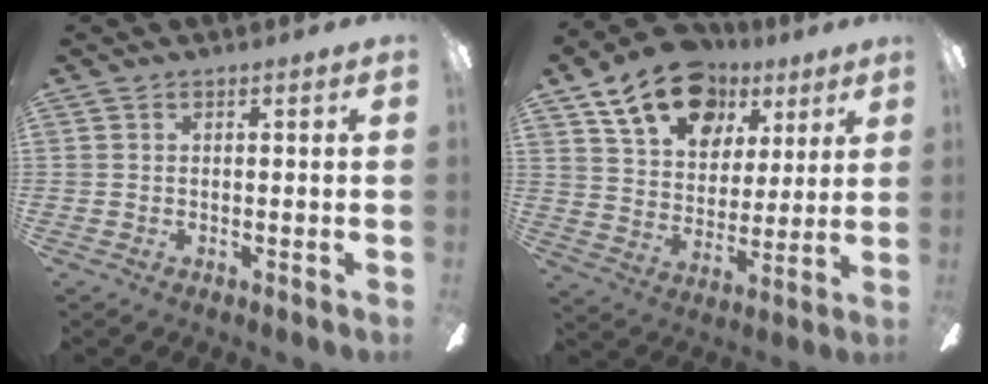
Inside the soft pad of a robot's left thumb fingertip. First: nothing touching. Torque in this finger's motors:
{"motor_torque": [0.35, 0.35, 1.36, -1.41, 0.20]}